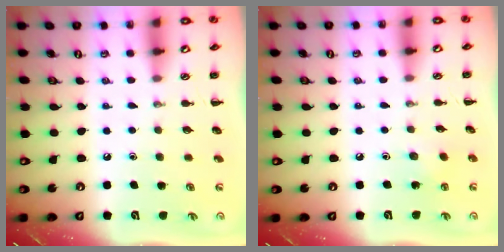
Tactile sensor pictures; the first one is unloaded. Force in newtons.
{"total": 3.4, "press": 3.2, "slide": 0.9}